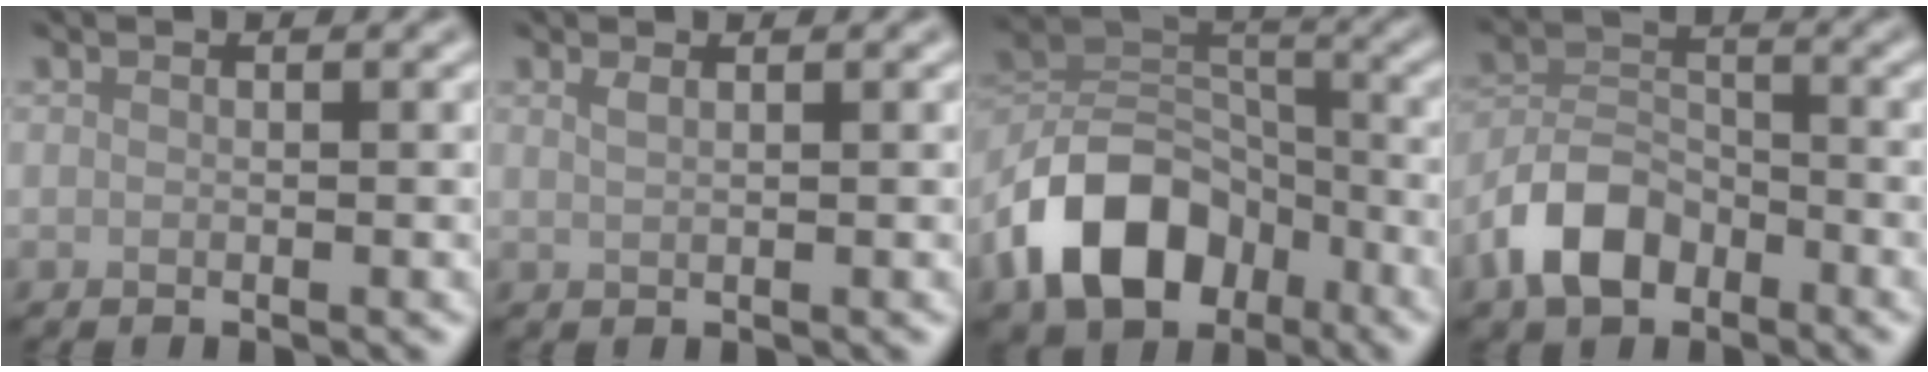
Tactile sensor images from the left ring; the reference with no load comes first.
{"total": 0.9, "force": [0.4, 0.4, 0.7], "torque": [-0.011, 0.000, 0.007]}
{"total": 10.1, "force": [-5.3, 6.6, 5.5], "torque": [-0.100, 0.003, -0.108]}
{"total": 5.5, "force": [-3.3, 3.4, 3.0], "torque": [-0.057, 0.002, -0.072]}